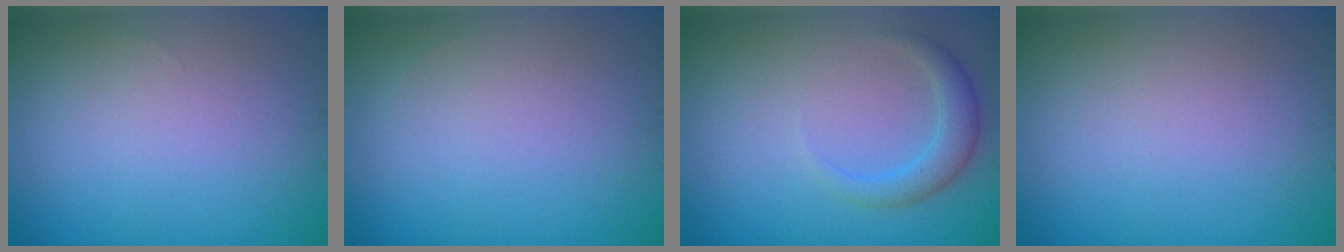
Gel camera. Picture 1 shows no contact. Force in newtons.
{"total": 0.0}
{"total": 2.4, "press": 2.4, "slide": 0.1}
{"total": 0.0}